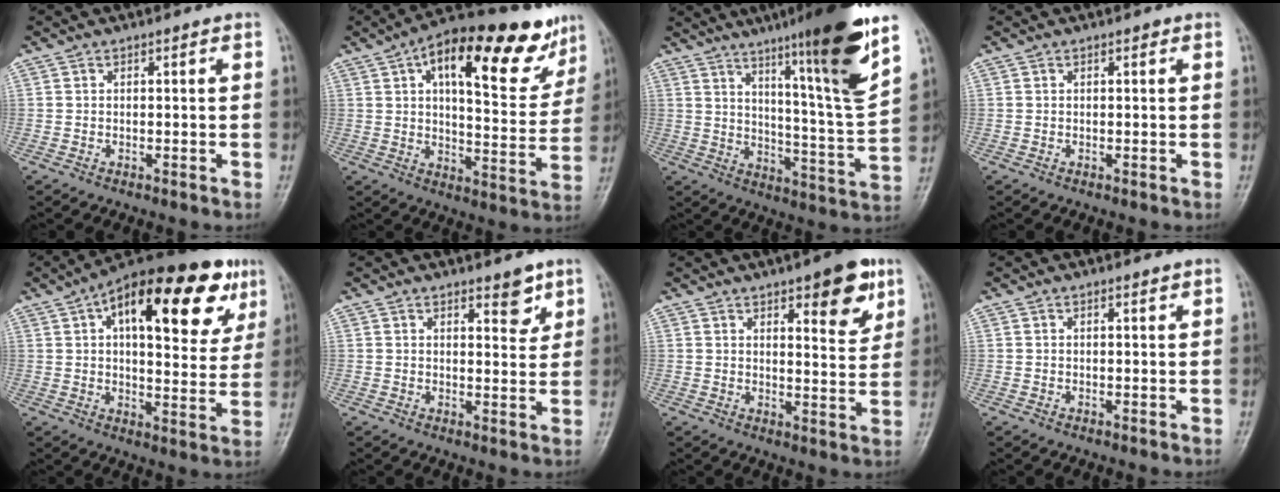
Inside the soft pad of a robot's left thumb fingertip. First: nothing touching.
{"total": 21.8, "force": [11.8, 8.4, 16.3], "torque": [-0.198, -0.021, 0.176]}
{"total": 19.5, "force": [11.7, 0.7, 15.6], "torque": [-0.211, -0.062, 0.178]}
{"total": 0.5, "force": [0.3, 0.2, 0.3], "torque": [-0.005, 0.000, 0.002]}
{"total": 25.2, "force": [11.0, 10.8, 20.0], "torque": [-0.256, 0.007, 0.156]}
{"total": 4.3, "force": [2.8, 1.8, 2.8], "torque": [-0.017, -0.018, 0.038]}
{"total": 10.2, "force": [5.7, 3.4, 7.7], "torque": [-0.079, -0.029, 0.075]}
{"total": 0.8, "force": [0.6, 0.2, 0.5], "torque": [-0.008, -0.003, 0.010]}